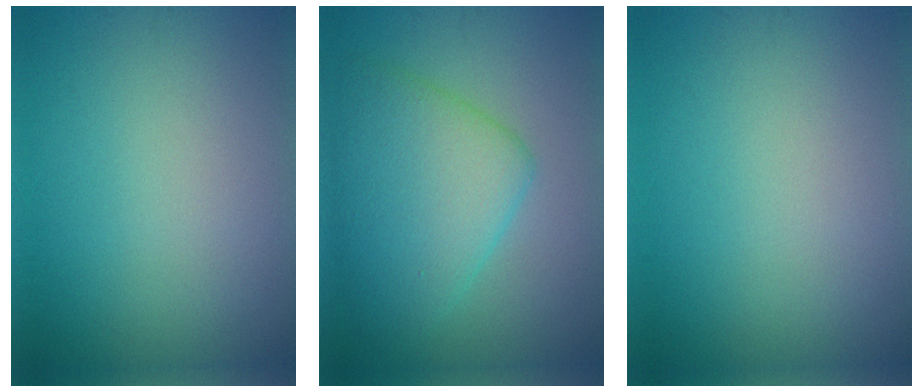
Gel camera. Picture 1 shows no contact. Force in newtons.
{"total": 7.0, "press": 7.0, "slide": 0.4}
{"total": 0.0}